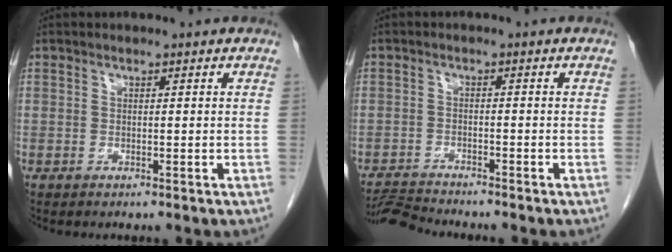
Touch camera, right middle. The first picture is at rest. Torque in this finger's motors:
{"motor_torque": [0.01, -0.01, -0.02, 0.01]}